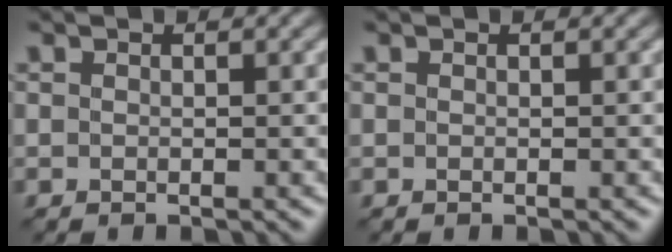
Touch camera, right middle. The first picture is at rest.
{"total": 0.0}